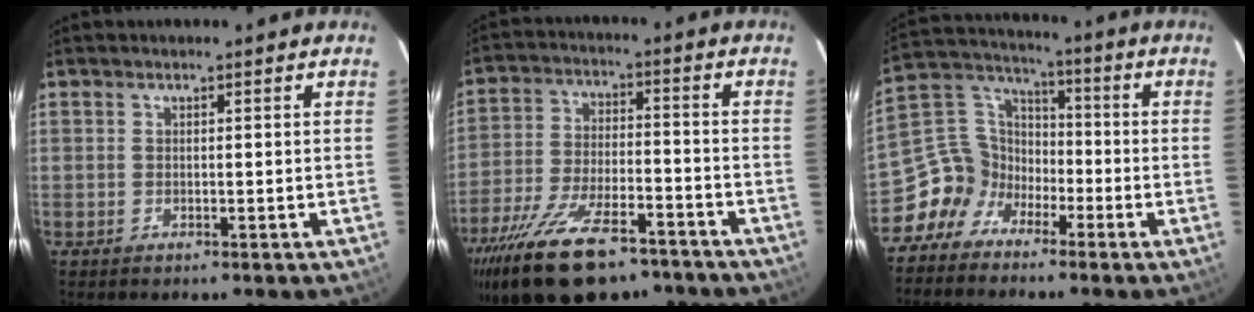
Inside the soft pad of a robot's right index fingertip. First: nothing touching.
{"total": 21.1, "force": [-15.5, 8.2, 11.8], "torque": [-0.239, -0.031, -0.248]}
{"total": 9.3, "force": [-6.0, 6.9, 1.8], "torque": [-0.052, 0.043, -0.129]}